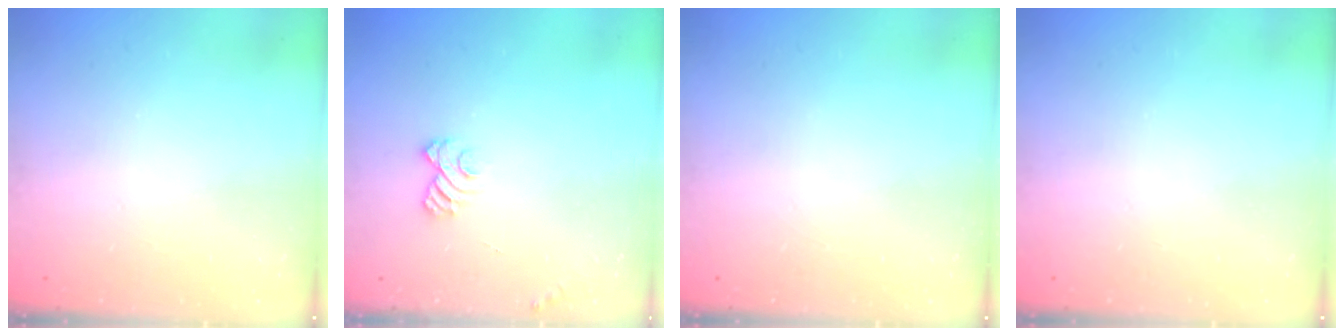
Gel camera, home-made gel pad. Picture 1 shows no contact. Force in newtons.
{"total": 5.2, "press": 5.1, "slide": 0.5}
{"total": 0.0}
{"total": 0.0}